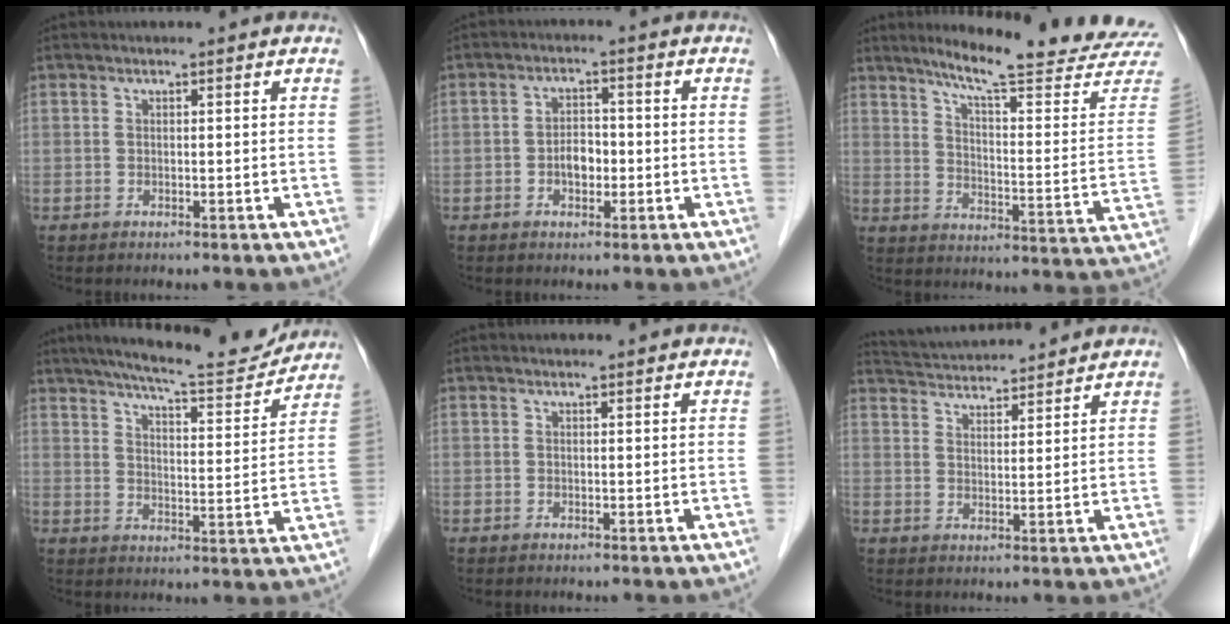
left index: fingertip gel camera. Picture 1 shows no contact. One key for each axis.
{"total": 3.5, "fx": -1.5, "fy": 2.0, "fz": 2.4, "tx": -0.042, "ty": 0.003, "tz": -0.026}
{"total": 22.5, "fx": 20.2, "fy": 0.0, "fz": 10.1, "tx": -0.141, "ty": -0.097, "tz": 0.251}
{"total": 14.6, "fx": 13.3, "fy": 1.6, "fz": 5.7, "tx": -0.087, "ty": -0.015, "tz": 0.181}
{"total": 0.7, "fx": 0.7, "fy": 0.1, "fz": 0.2, "tx": -0.010, "ty": 0.003, "tz": 0.006}
{"total": 10.1, "fx": 9.8, "fy": 0.9, "fz": 2.6, "tx": -0.053, "ty": 0.022, "tz": 0.150}